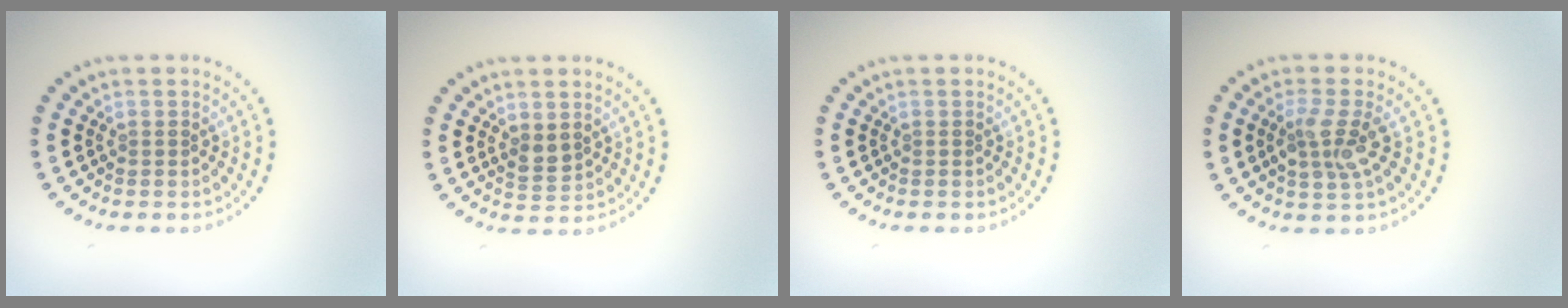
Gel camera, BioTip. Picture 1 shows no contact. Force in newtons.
{"total": 1.7, "press": 1.7, "slide": 0.4}
{"total": 0.0}
{"total": 2.9, "press": 2.7, "slide": 1.0}